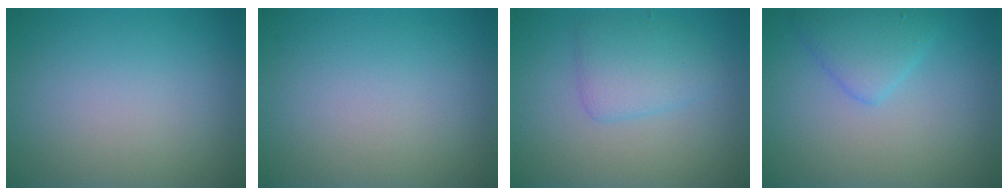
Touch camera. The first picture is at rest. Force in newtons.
{"total": 0.0}
{"total": 2.8, "press": 2.8, "slide": 0.1}
{"total": 2.7, "press": 2.7, "slide": 0.2}